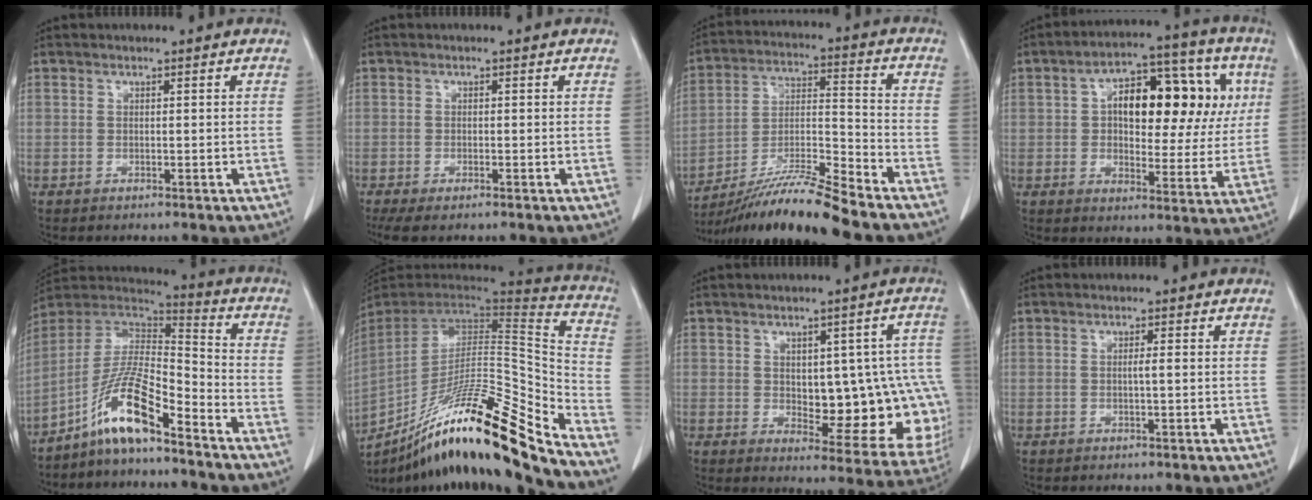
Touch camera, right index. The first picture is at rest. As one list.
[{"total": 4.2, "force": [-3.1, 1.1, 2.6], "torque": [-0.044, -0.009, -0.049]}, {"total": 14.3, "force": [-12.5, -1.3, 7.0], "torque": [-0.124, -0.009, -0.226]}, {"total": 17.0, "force": [3.9, 8.0, 14.5], "torque": [-0.202, 0.046, 0.056]}, {"total": 12.2, "force": [-8.3, 1.6, 8.8], "torque": [-0.172, 0.013, -0.155]}, {"total": 26.8, "force": [-19.5, 0.6, 18.5], "torque": [-0.260, -0.018, -0.334]}, {"total": 15.4, "force": [-0.6, 6.6, 13.9], "torque": [-0.131, 0.016, 0.012]}, {"total": 0.9, "force": [-0.1, -0.1, 0.9], "torque": [-0.016, 0.000, -0.002]}]